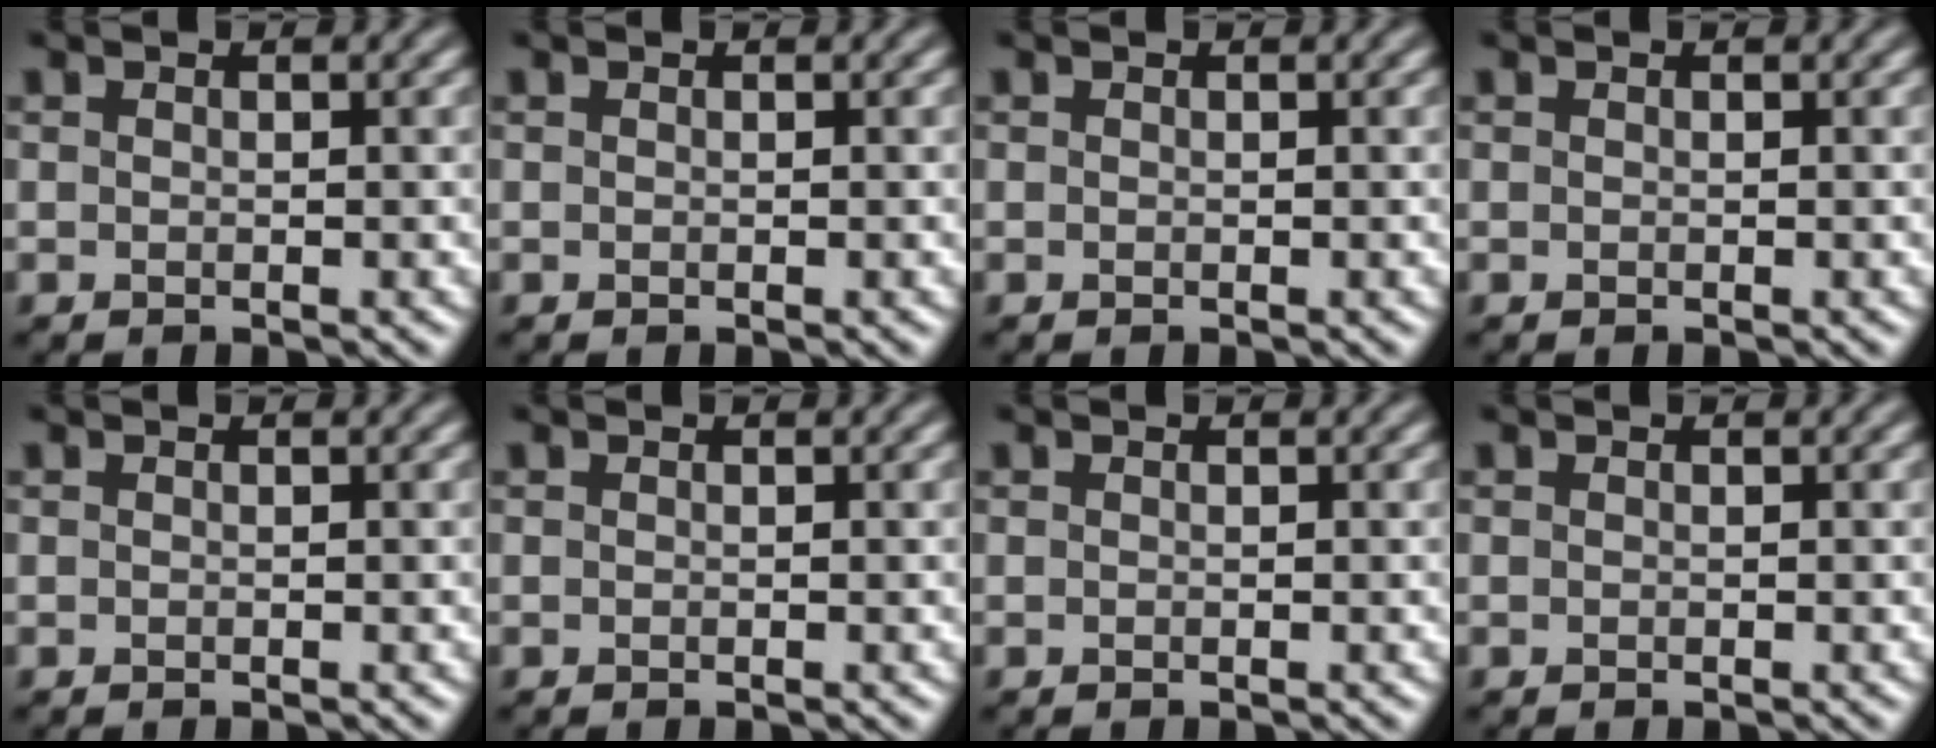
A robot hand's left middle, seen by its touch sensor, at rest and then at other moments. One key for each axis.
{"total": 0.0}
{"total": 0.0}
{"total": 0.0}
{"total": 0.0}
{"total": 0.0}
{"total": 0.0}
{"total": 0.0}